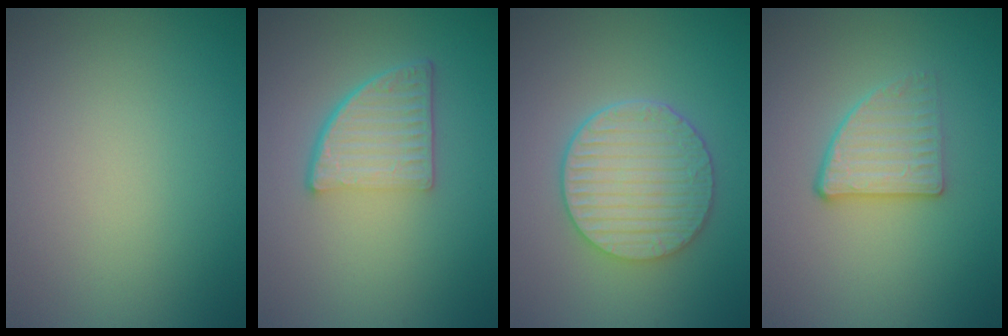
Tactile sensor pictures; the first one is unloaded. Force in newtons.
{"total": 4.8, "press": 3.3, "slide": 3.4}
{"total": 5.6, "press": 4.5, "slide": 3.2}
{"total": 2.9, "press": 2.5, "slide": 1.4}